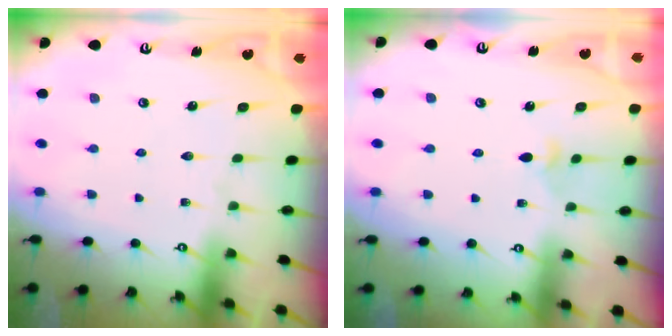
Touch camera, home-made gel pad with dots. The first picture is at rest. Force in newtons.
{"total": 3.6, "press": 3.5, "slide": 0.8}